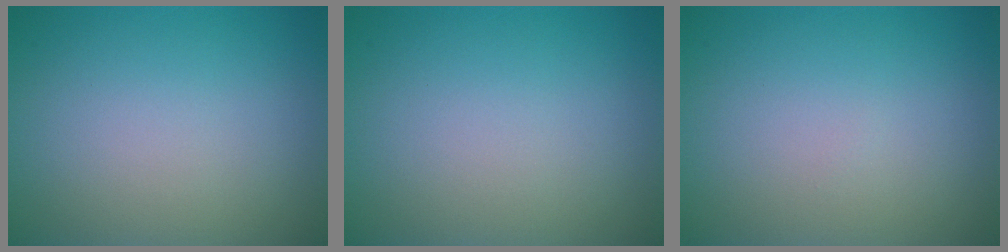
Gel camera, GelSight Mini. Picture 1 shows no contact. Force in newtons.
{"total": 0.0}
{"total": 0.0}